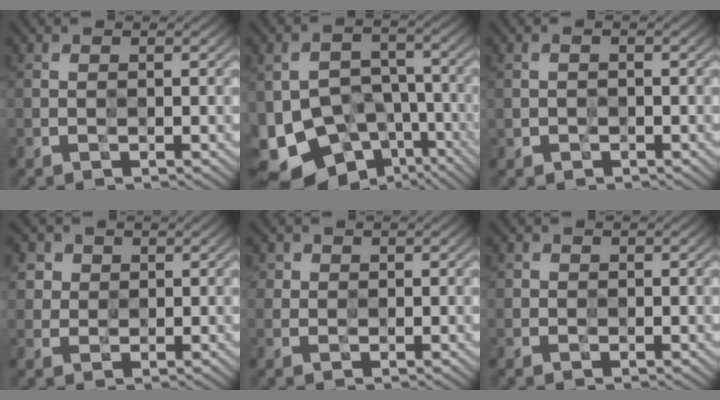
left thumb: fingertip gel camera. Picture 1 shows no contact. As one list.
[{"total": 12.9, "force": [-7.0, 8.8, 6.4], "torque": [-0.149, -0.027, -0.099]}, {"total": 1.0, "force": [-0.5, 0.7, 0.3], "torque": [-0.007, -0.001, -0.011]}, {"total": 3.1, "force": [1.6, 2.5, 0.9], "torque": [-0.035, -0.003, 0.038]}, {"total": 1.6, "force": [0.7, 1.3, 0.2], "torque": [-0.004, -0.003, 0.013]}, {"total": 0.8, "force": [0.1, 0.8, 0.0], "torque": [0.004, -0.002, 0.000]}]